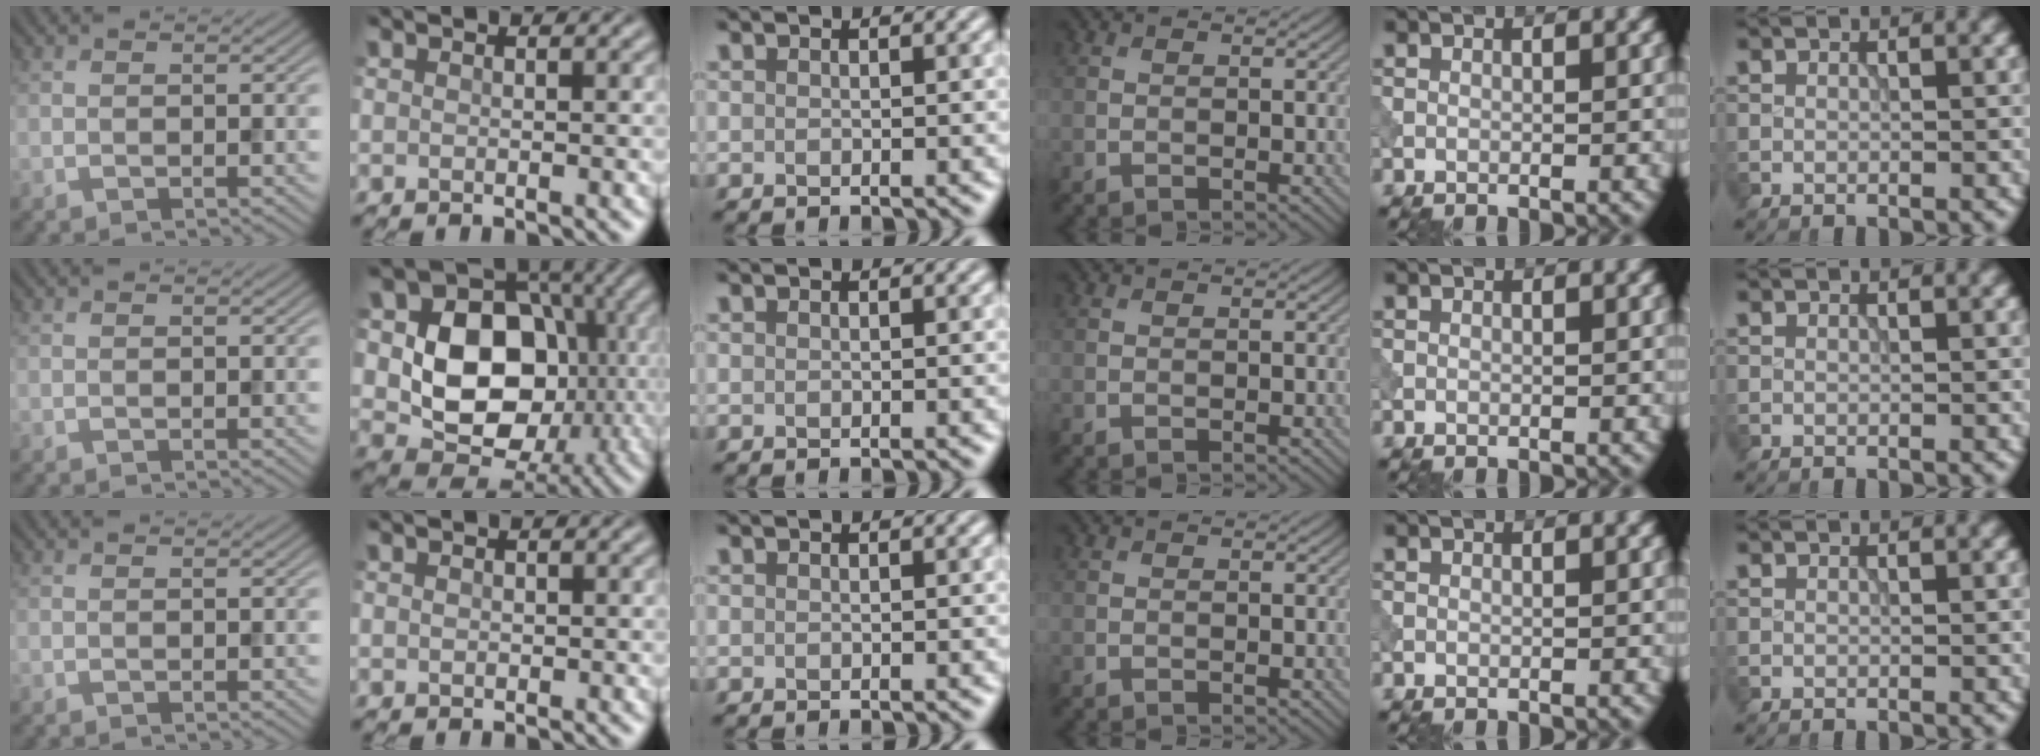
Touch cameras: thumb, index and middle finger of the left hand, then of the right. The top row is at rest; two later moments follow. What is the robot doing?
{"motion": "press", "object": "tv remote"}